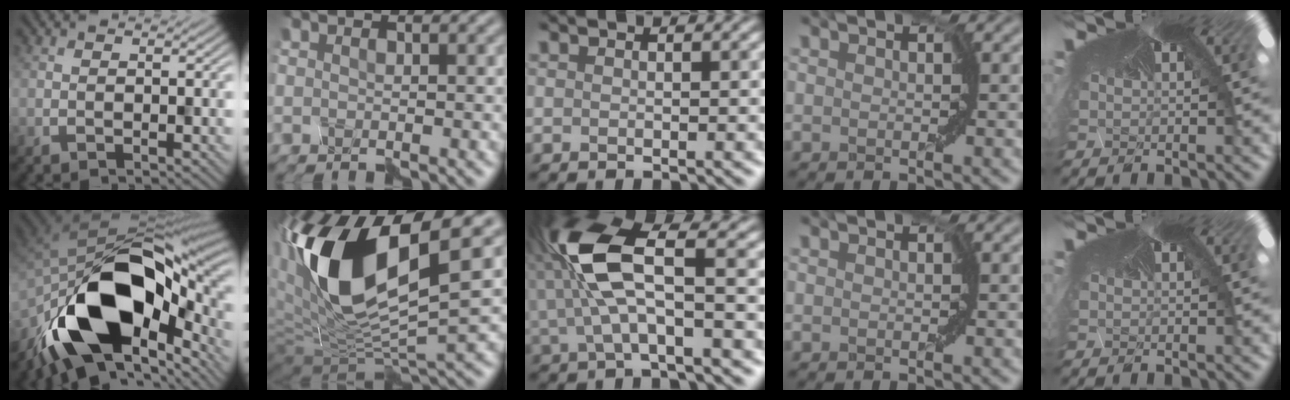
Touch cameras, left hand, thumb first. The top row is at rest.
{"thumb": {"total": 19.4, "force": [-6.3, 11.4, 14.4], "torque": [-0.275, -0.029, -0.089]}, "index": {"total": 16.2, "force": [3.7, 7.2, 14.0], "torque": [-0.291, 0.002, 0.055]}, "middle": {"total": 6.9, "force": [0.3, 1.9, 6.7], "torque": [-0.162, 0.023, 0.009]}}